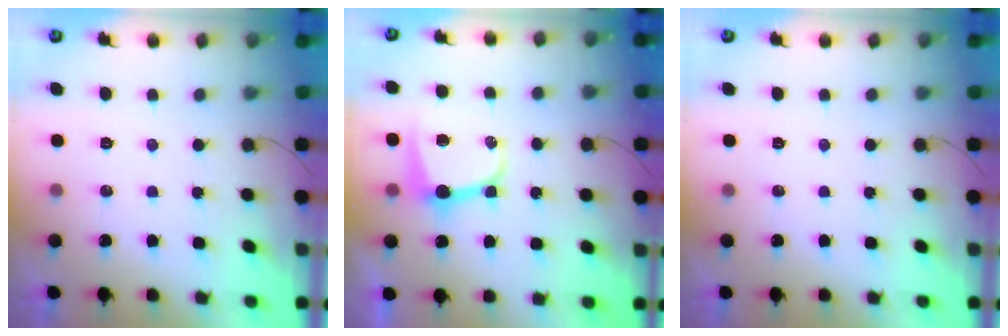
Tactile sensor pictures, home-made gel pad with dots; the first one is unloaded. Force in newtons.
{"total": 8.5, "press": 8.4, "slide": 0.9}
{"total": 0.0}